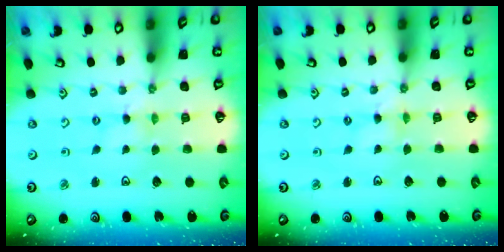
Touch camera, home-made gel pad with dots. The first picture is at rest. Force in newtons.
{"total": 0.7, "press": 0.7, "slide": 0.2}